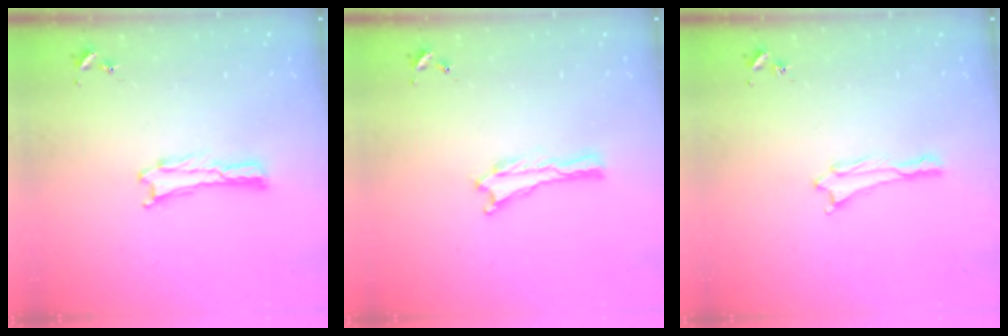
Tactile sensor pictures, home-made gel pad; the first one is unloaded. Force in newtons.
{"total": 0.0}
{"total": 0.6, "press": 0.6, "slide": 0.1}